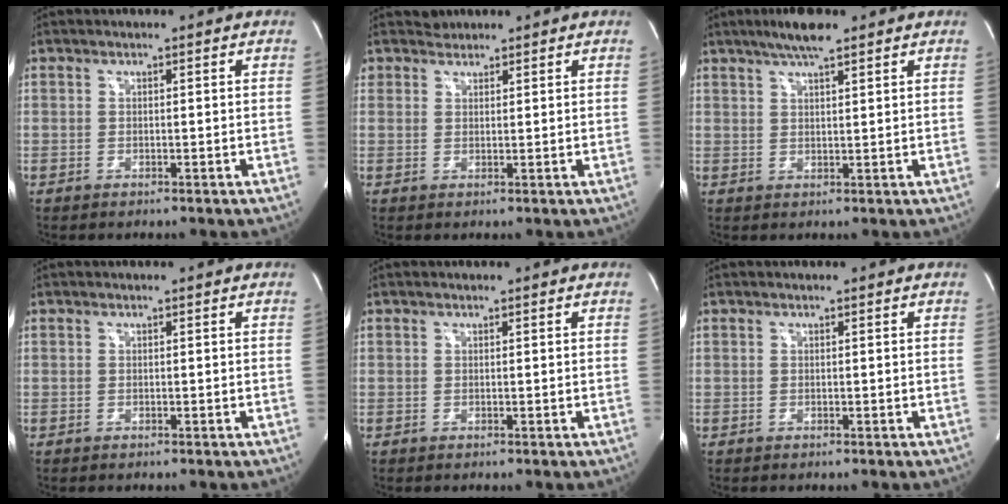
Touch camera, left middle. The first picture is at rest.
{"total": 1.7, "force": [1.4, 0.9, -0.5], "torque": [0.010, 0.009, 0.021]}
{"total": 5.3, "force": [3.9, 0.7, 3.5], "torque": [-0.068, 0.013, 0.069]}
{"total": 0.0}
{"total": 0.0}
{"total": 0.0}